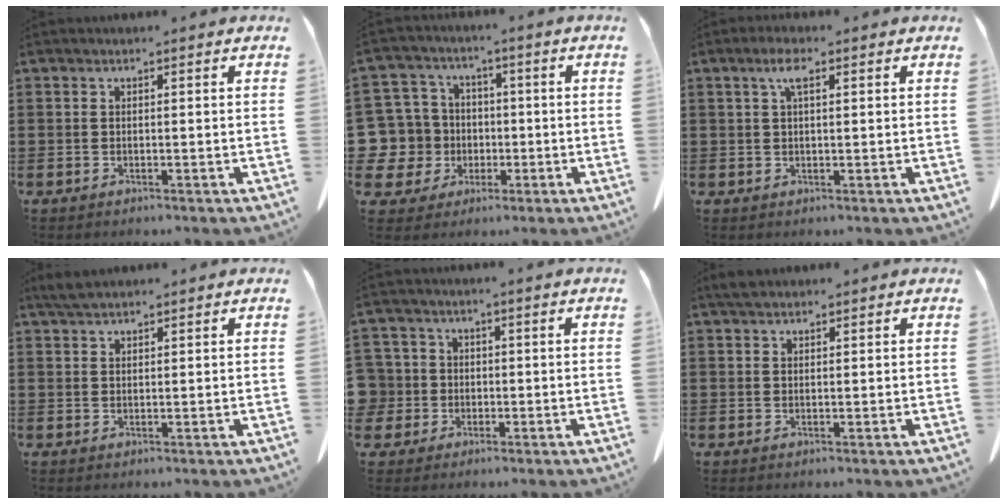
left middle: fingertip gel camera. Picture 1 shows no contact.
{"total": 9.8, "force": [-0.6, 9.4, 2.6], "torque": [-0.116, 0.011, -0.007]}
{"total": 3.5, "force": [1.5, 1.2, 2.9], "torque": [-0.064, 0.009, 0.024]}
{"total": 2.3, "force": [1.9, 0.5, 1.2], "torque": [-0.030, 0.001, 0.038]}
{"total": 4.2, "force": [-0.5, 4.1, 0.6], "torque": [-0.052, 0.004, -0.020]}
{"total": 1.6, "force": [1.4, 0.5, 0.6], "torque": [-0.017, 0.001, 0.028]}